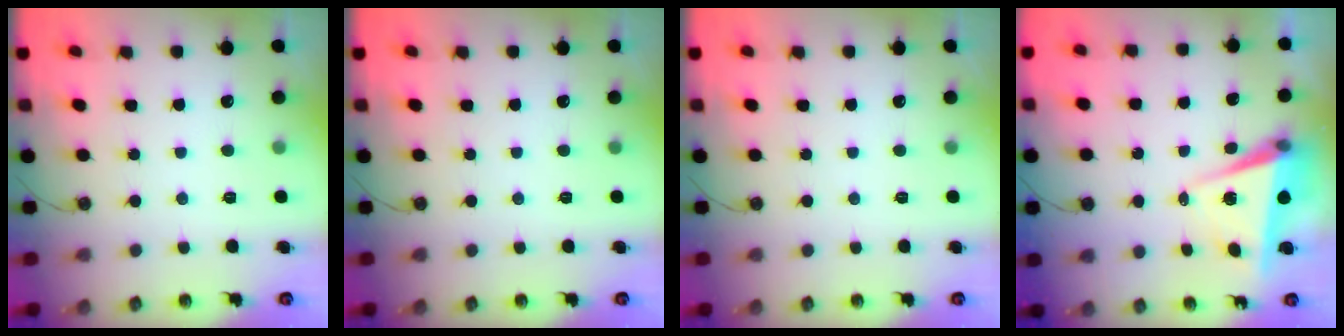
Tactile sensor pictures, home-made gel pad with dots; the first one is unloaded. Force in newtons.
{"total": 0.0}
{"total": 0.0}
{"total": 6.0, "press": 4.9, "slide": 3.3}